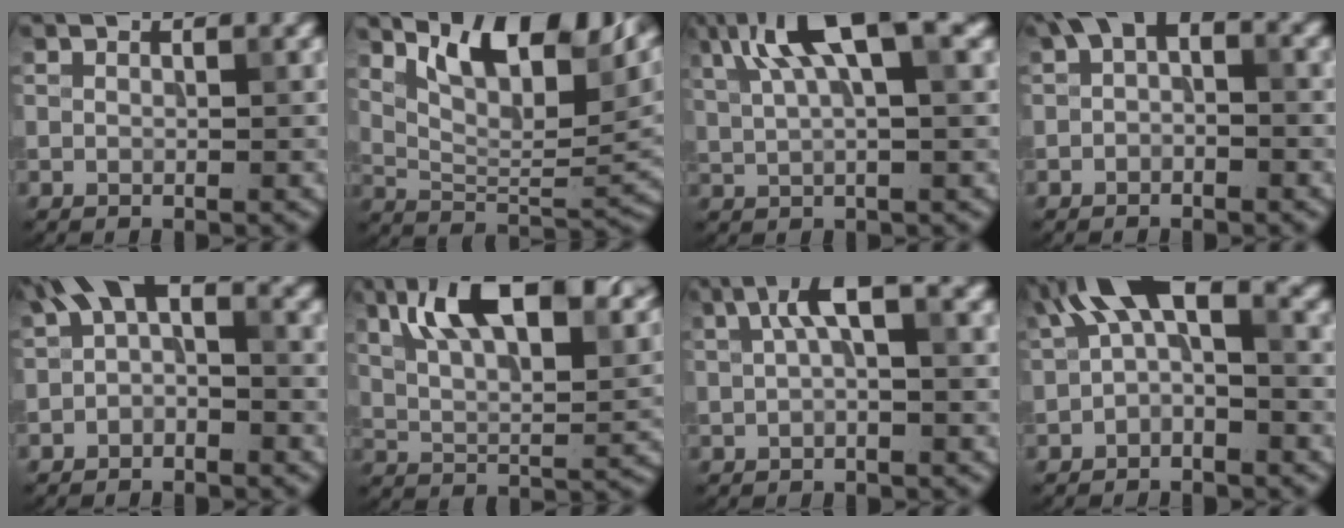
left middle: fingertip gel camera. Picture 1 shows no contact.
{"total": 13.3, "force": [7.5, 5.0, 9.7], "torque": [-0.140, 0.019, 0.123]}
{"total": 7.9, "force": [3.6, 2.1, 6.8], "torque": [-0.120, 0.019, 0.065]}
{"total": 3.1, "force": [0.4, 1.8, 2.5], "torque": [-0.033, 0.013, -0.006]}
{"total": 5.0, "force": [0.4, 2.7, 4.2], "torque": [-0.063, 0.020, -0.011]}
{"total": 14.1, "force": [8.0, 5.4, 10.2], "torque": [-0.154, 0.016, 0.115]}
{"total": 4.2, "force": [1.4, 1.1, 3.9], "torque": [-0.069, 0.014, 0.017]}
{"total": 6.8, "force": [1.6, 3.0, 5.9], "torque": [-0.100, 0.023, 0.012]}